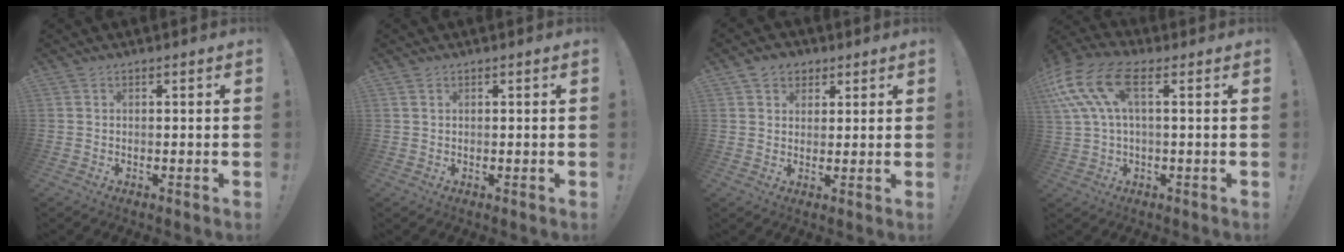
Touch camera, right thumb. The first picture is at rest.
{"total": 1.0, "force": [0.6, 0.6, 0.5], "torque": [-0.018, 0.005, 0.013]}
{"total": 5.5, "force": [2.8, 4.5, 1.5], "torque": [-0.020, -0.008, 0.053]}
{"total": 13.8, "force": [4.4, 6.8, 11.2], "torque": [-0.231, -0.004, 0.083]}